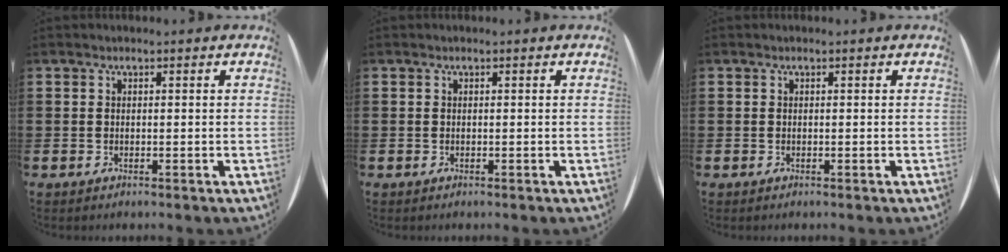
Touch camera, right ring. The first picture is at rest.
{"total": 0.0}
{"total": 0.0}